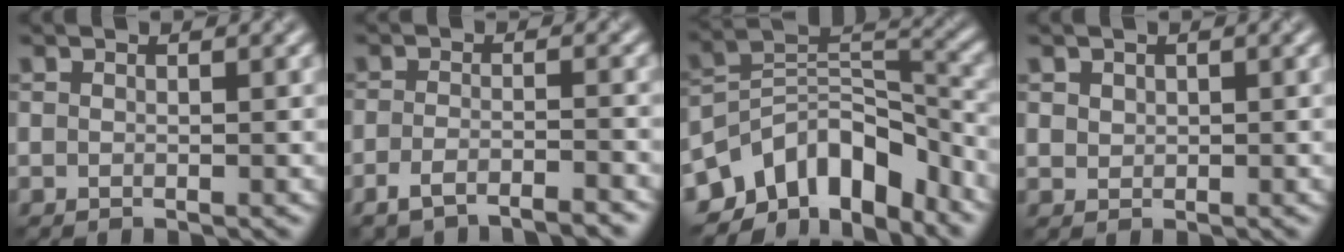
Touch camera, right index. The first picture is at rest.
{"total": 4.0, "force": [-3.3, 0.9, 2.1], "torque": [-0.038, -0.005, -0.058]}
{"total": 9.3, "force": [-6.5, 5.0, 4.4], "torque": [-0.053, 0.006, -0.123]}
{"total": 1.0, "force": [0.4, 0.9, 0.2], "torque": [-0.001, -0.003, 0.013]}